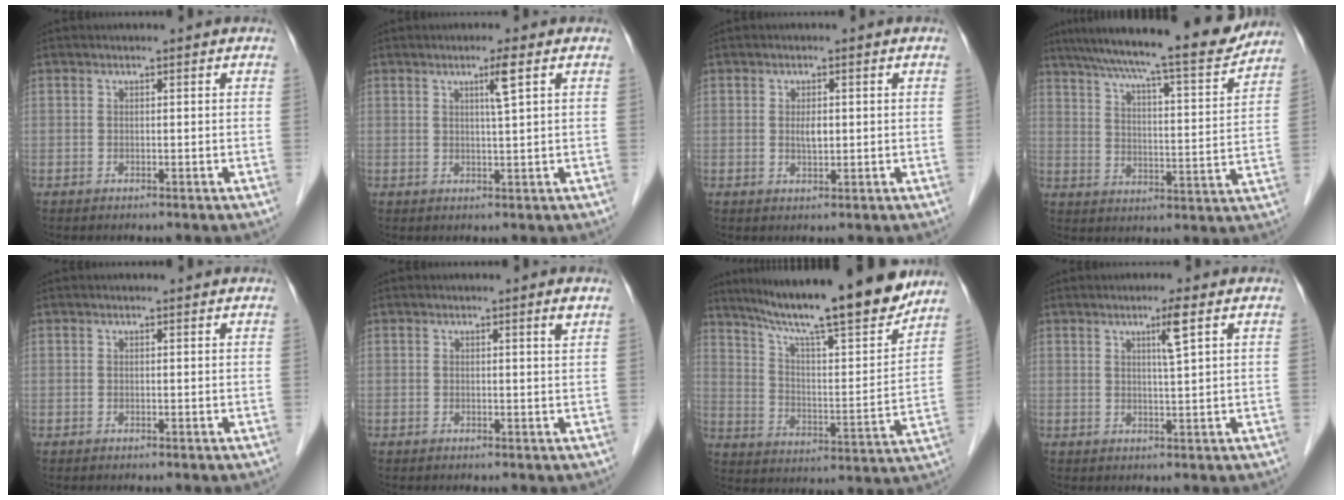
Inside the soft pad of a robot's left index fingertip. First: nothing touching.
{"total": 2.7, "force": [1.1, -0.6, 2.4], "torque": [-0.044, -0.006, 0.021]}
{"total": 1.9, "force": [0.1, 0.7, 1.7], "torque": [-0.031, -0.004, 0.003]}
{"total": 20.8, "force": [18.2, 1.6, 9.9], "torque": [-0.160, -0.011, 0.254]}
{"total": 0.7, "force": [0.7, 0.1, 0.2], "torque": [-0.008, 0.005, 0.009]}
{"total": 1.0, "force": [0.5, -0.3, 0.8], "torque": [-0.014, -0.009, 0.008]}
{"total": 21.3, "force": [18.1, 1.6, 11.2], "torque": [-0.184, -0.014, 0.276]}
{"total": 3.3, "force": [1.5, -0.5, 2.9], "torque": [-0.052, -0.004, 0.028]}